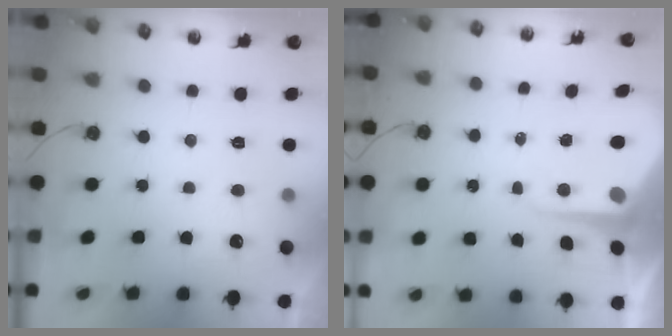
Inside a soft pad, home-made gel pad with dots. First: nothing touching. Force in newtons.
{"total": 8.3, "press": 8.3, "slide": 0.8}